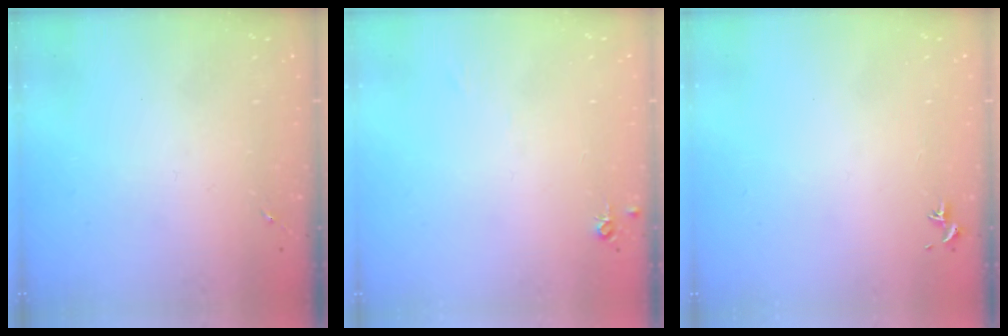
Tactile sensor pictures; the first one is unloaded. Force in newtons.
{"total": 4.7, "press": 4.7, "slide": 0.7}
{"total": 0.7, "press": 0.6, "slide": 0.5}